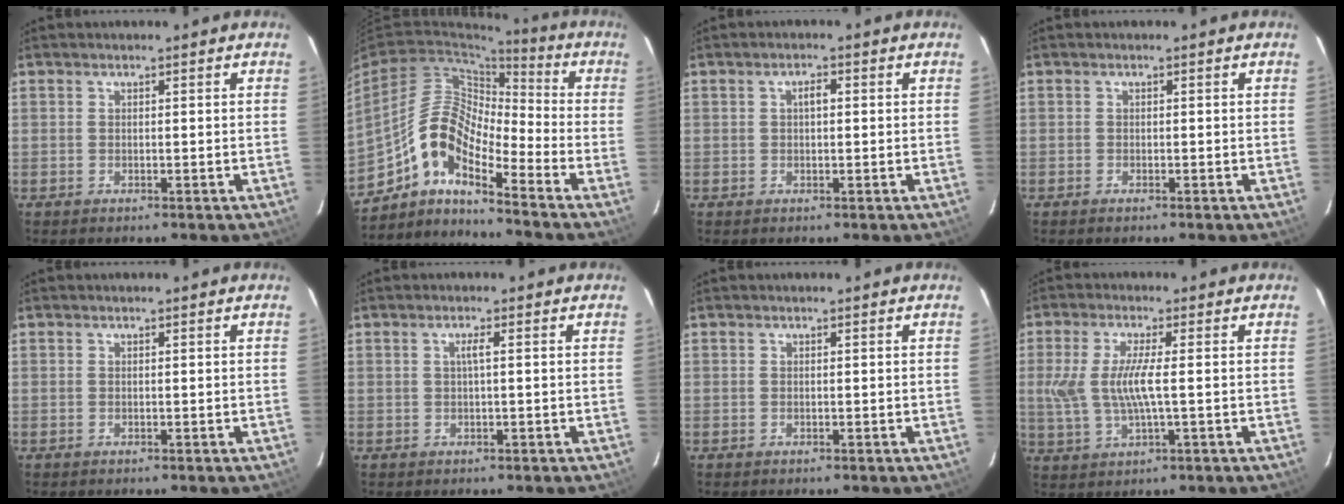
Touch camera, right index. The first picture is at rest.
{"total": 11.1, "force": [-7.3, 2.9, 7.7], "torque": [-0.134, 0.010, -0.152]}
{"total": 1.8, "force": [0.3, 0.8, 1.5], "torque": [-0.027, 0.008, 0.004]}
{"total": 0.5, "force": [-0.4, 0.2, 0.2], "torque": [-0.005, -0.001, -0.010]}
{"total": 0.0}
{"total": 1.3, "force": [0.1, -0.2, 1.3], "torque": [-0.024, 0.002, 0.000]}
{"total": 0.0}
{"total": 8.0, "force": [-0.1, 1.7, 7.8], "torque": [-0.164, -0.003, 0.004]}